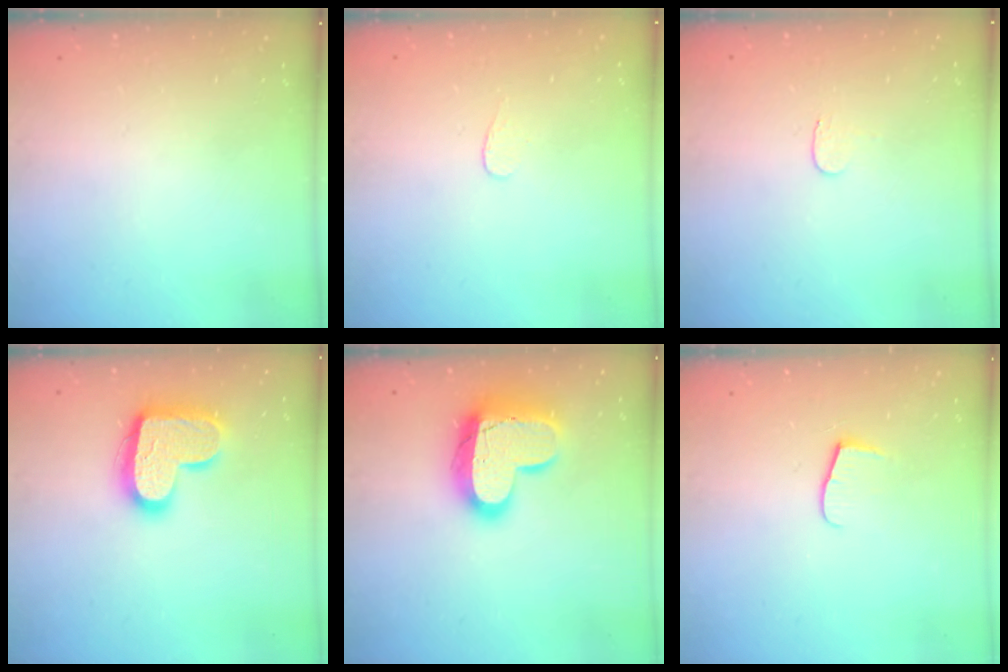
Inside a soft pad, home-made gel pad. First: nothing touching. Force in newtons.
{"total": 3.3, "press": 3.3, "slide": 0.3}
{"total": 3.4, "press": 3.4, "slide": 0.4}
{"total": 17.3, "press": 17.3, "slide": 1.1}
{"total": 17.8, "press": 17.8, "slide": 1.5}
{"total": 6.5, "press": 6.5, "slide": 0.7}